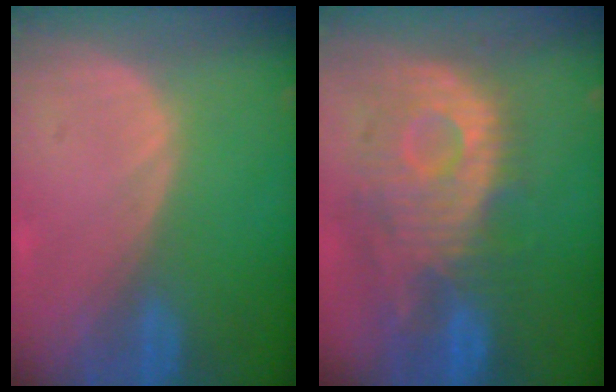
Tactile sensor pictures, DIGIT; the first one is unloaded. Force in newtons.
{"total": 11.6, "press": 10.5, "slide": 4.9}